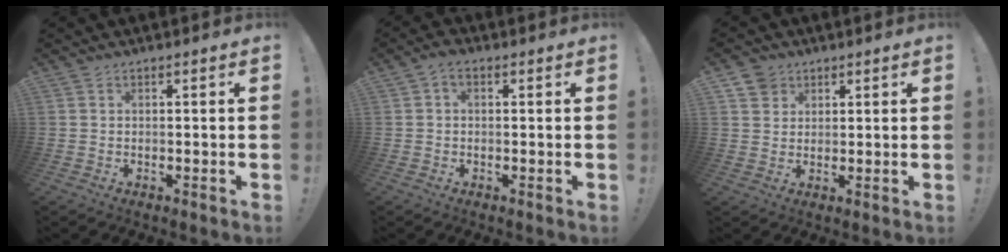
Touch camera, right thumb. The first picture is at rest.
{"total": 2.5, "force": [0.3, 1.6, 1.9], "torque": [-0.027, 0.001, 0.004]}
{"total": 4.8, "force": [2.9, 3.8, 0.5], "torque": [-0.005, -0.014, 0.055]}